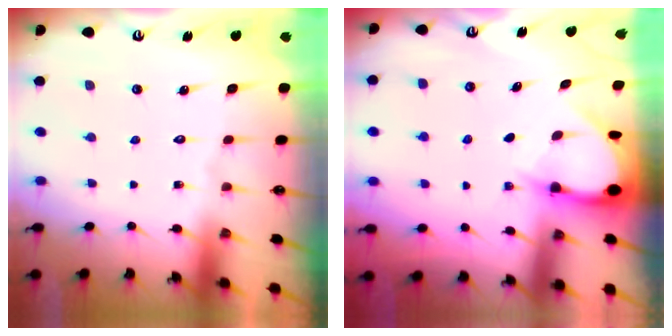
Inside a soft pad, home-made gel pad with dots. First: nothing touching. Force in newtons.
{"total": 3.1, "press": 3.1, "slide": 0.2}